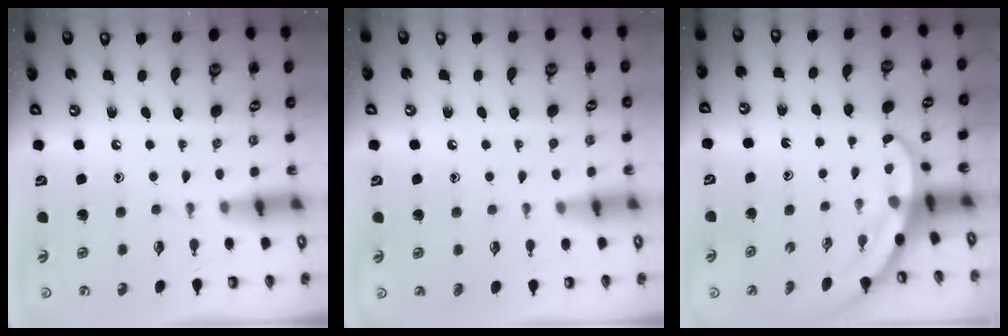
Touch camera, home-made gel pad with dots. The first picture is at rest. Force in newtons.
{"total": 2.1, "press": 2.1, "slide": 0.2}
{"total": 3.7, "press": 3.7, "slide": 0.2}